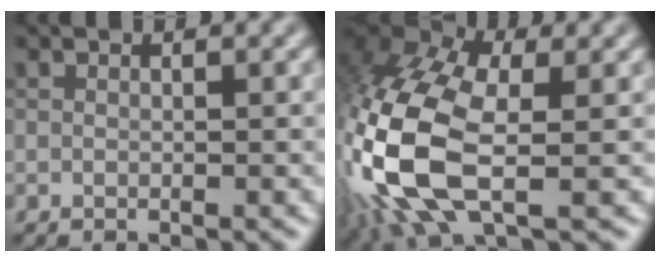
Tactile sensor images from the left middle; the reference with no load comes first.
{"total": 13.6, "force": [-2.3, 7.6, 11.0], "torque": [-0.279, -0.013, -0.046]}